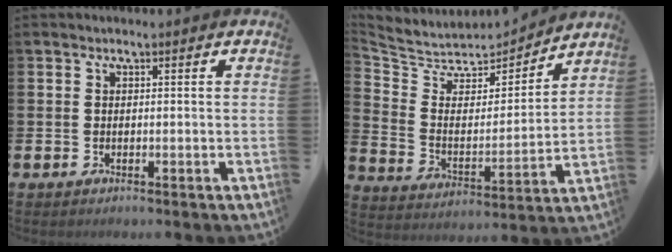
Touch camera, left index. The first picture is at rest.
{"total": 6.0, "force": [5.4, 2.6, 0.4], "torque": [-0.052, -0.054, 0.090]}